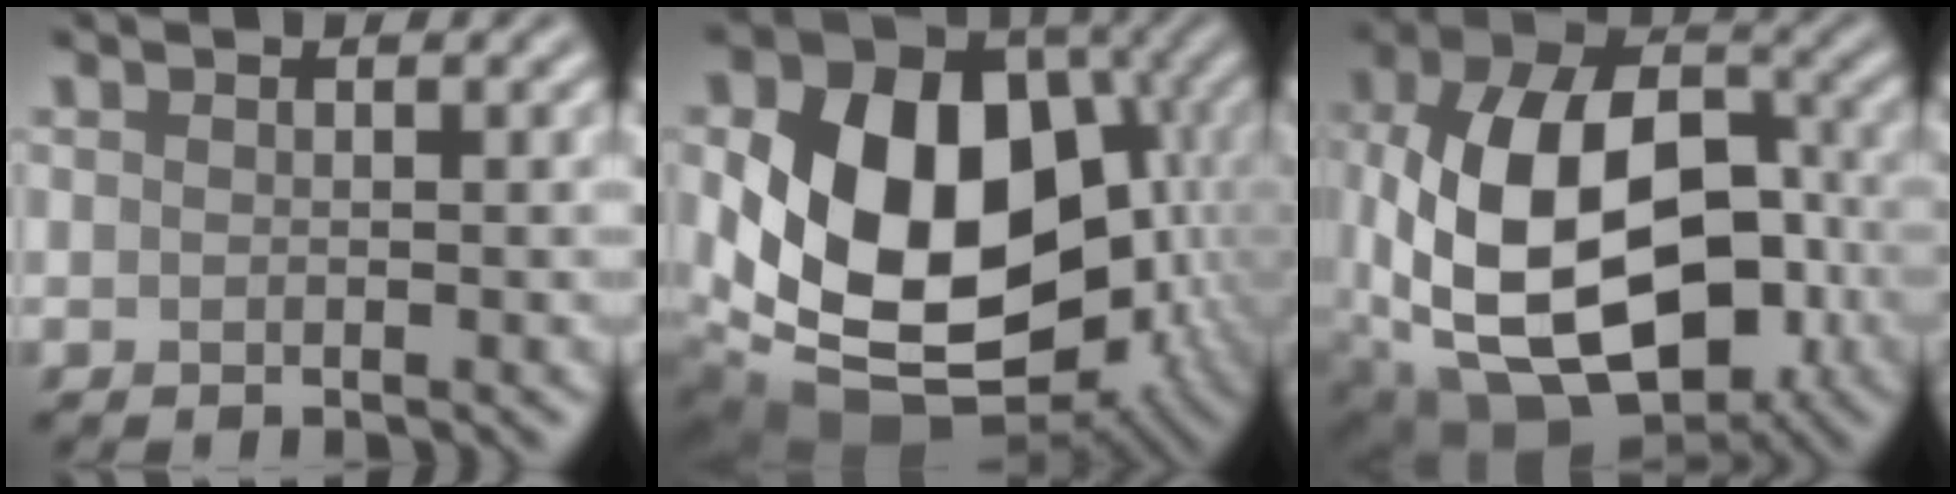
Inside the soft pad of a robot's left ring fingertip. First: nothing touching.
{"total": 16.3, "force": [-1.0, 11.7, 11.3], "torque": [-0.184, -0.018, -0.014]}
{"total": 16.3, "force": [-2.6, 10.3, 12.3], "torque": [-0.231, -0.015, -0.037]}